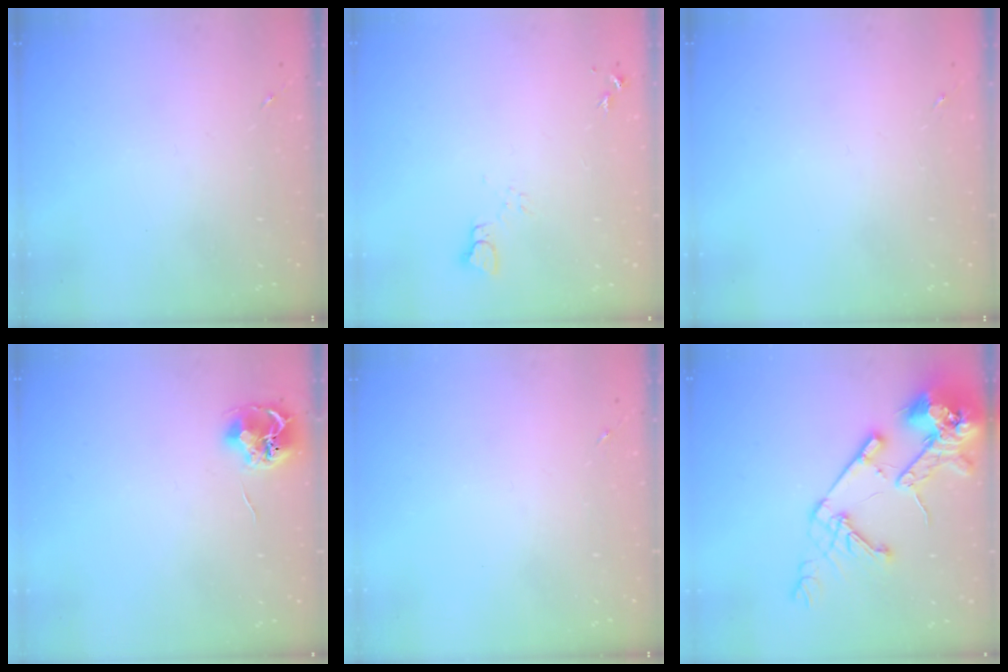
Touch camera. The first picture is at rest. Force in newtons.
{"total": 3.5, "press": 3.5, "slide": 0.4}
{"total": 0.0}
{"total": 7.6, "press": 7.5, "slide": 0.6}
{"total": 0.0}
{"total": 18.4, "press": 18.2, "slide": 2.5}